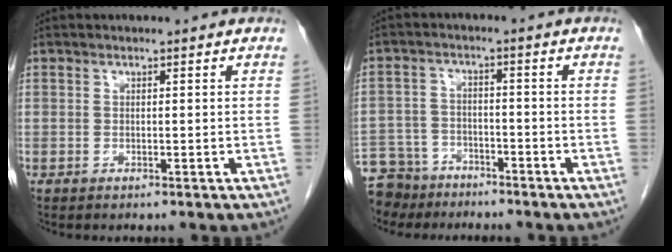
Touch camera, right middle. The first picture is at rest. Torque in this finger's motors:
{"motor_torque": [1.11, -1.03, 0.36, 0.03]}